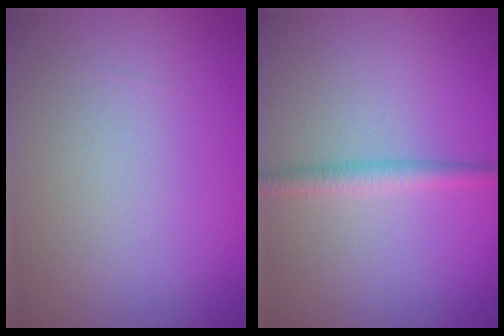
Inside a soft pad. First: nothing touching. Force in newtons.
{"total": 2.0, "press": 2.0, "slide": 0.0}